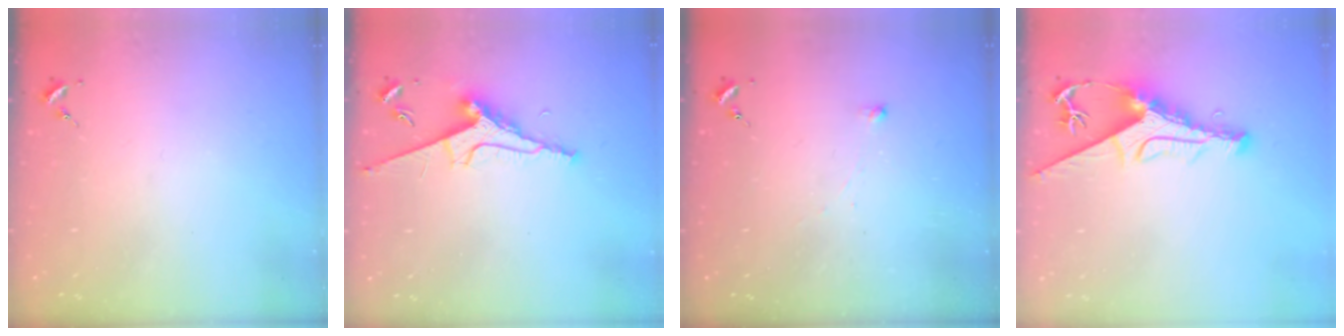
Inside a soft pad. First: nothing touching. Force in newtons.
{"total": 9.0, "press": 9.0, "slide": 1.2}
{"total": 2.5, "press": 2.5, "slide": 0.2}
{"total": 10.6, "press": 10.5, "slide": 1.4}